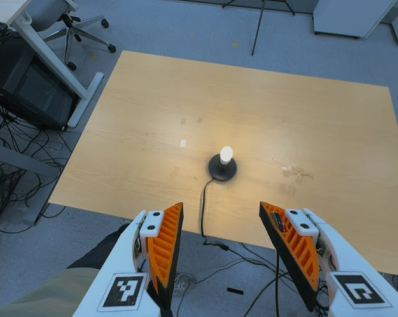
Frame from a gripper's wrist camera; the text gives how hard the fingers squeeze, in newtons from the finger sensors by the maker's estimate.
{"total": 0.0}